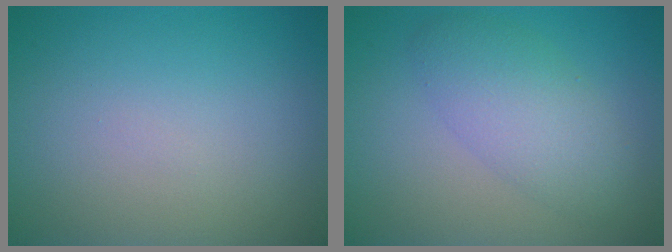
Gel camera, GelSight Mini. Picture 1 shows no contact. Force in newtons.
{"total": 4.4, "press": 4.4, "slide": 0.1}